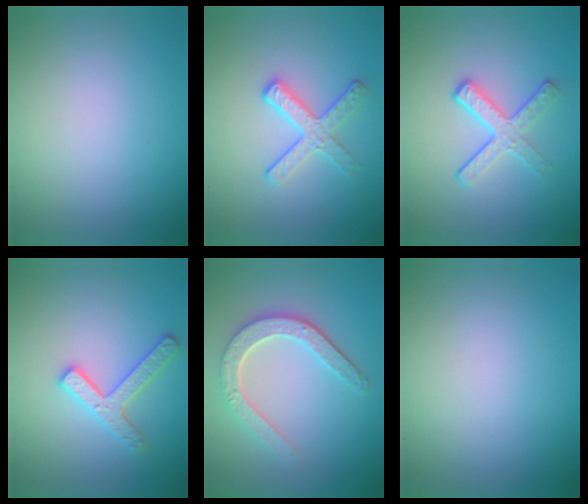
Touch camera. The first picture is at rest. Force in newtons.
{"total": 2.8, "press": 2.6, "slide": 1.1}
{"total": 3.2, "press": 2.6, "slide": 1.9}
{"total": 2.9, "press": 2.8, "slide": 0.6}
{"total": 4.5, "press": 3.5, "slide": 2.7}
{"total": 0.0}